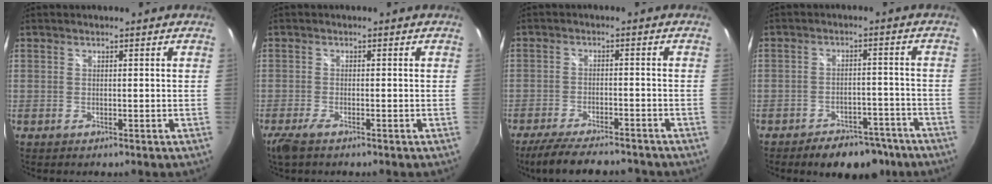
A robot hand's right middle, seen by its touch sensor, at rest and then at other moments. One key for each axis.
{"total": 3.6, "fx": -2.5, "fy": 1.0, "fz": 2.3, "tx": -0.057, "ty": -0.012, "tz": -0.049}
{"total": 12.0, "fx": -10.3, "fy": 2.7, "fz": 5.5, "tx": -0.122, "ty": -0.024, "tz": -0.163}
{"total": 11.2, "fx": -8.6, "fy": 5.6, "fz": 4.2, "tx": -0.082, "ty": 0.011, "tz": -0.103}